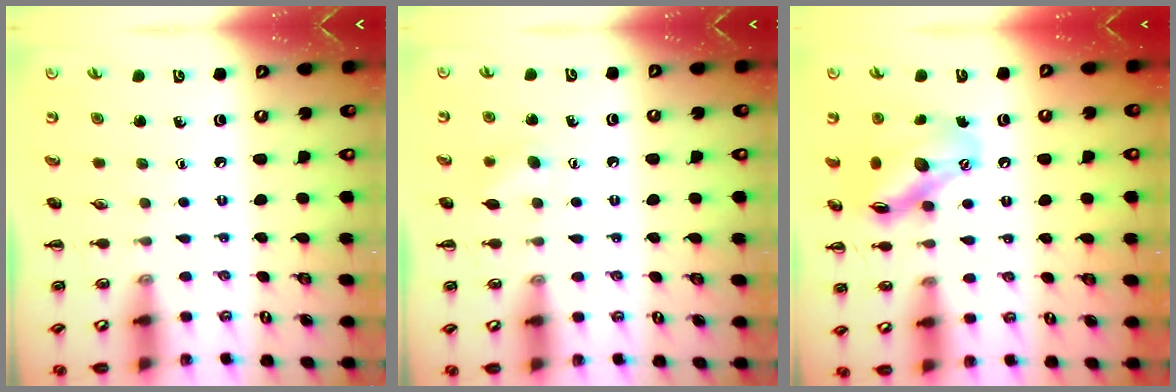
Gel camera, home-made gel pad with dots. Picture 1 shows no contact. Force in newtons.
{"total": 5.1, "press": 4.9, "slide": 1.3}
{"total": 13.5, "press": 13.1, "slide": 3.0}